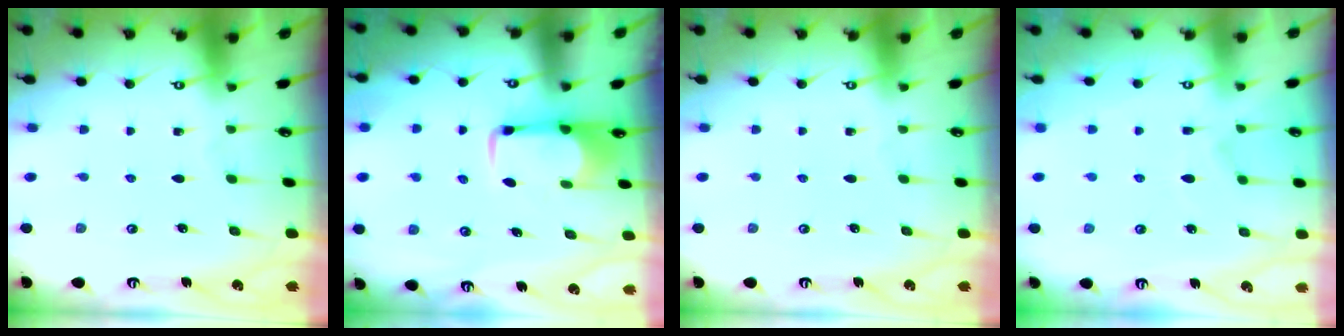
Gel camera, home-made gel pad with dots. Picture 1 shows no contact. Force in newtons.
{"total": 6.6, "press": 6.6, "slide": 1.0}
{"total": 0.0}
{"total": 6.4, "press": 6.3, "slide": 1.3}